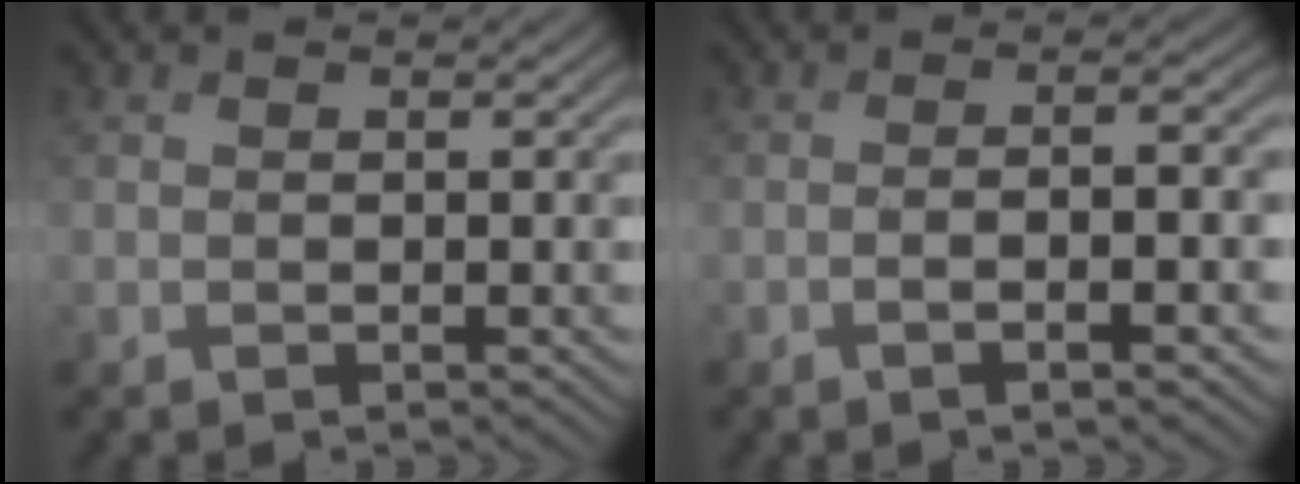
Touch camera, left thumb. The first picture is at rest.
{"total": 3.9, "force": [-1.3, 0.9, 3.6], "torque": [-0.053, 0.005, -0.026]}